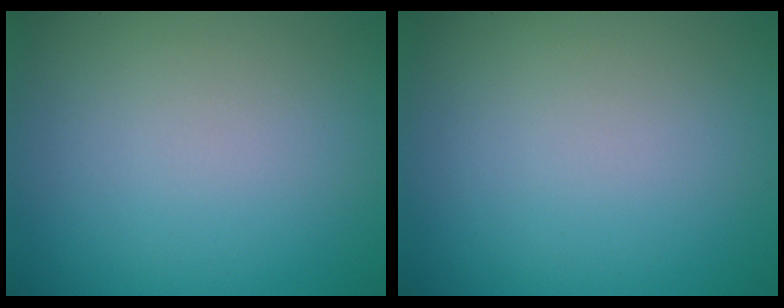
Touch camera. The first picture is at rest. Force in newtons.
{"total": 0.0}